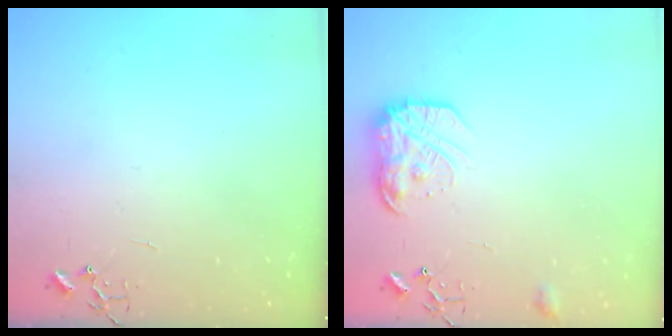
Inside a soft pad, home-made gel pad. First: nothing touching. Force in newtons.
{"total": 14.3, "press": 14.3, "slide": 0.9}